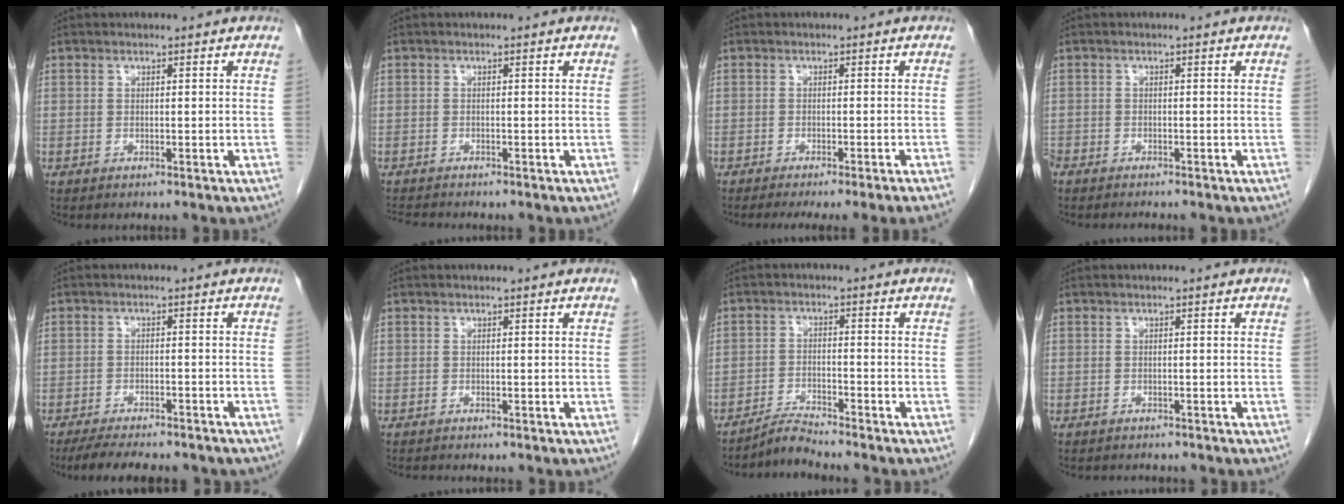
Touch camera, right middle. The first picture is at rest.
{"total": 2.0, "force": [-2.0, -0.1, 0.3], "torque": [-0.008, -0.010, -0.035]}
{"total": 7.5, "force": [-6.2, -1.6, 3.8], "torque": [-0.016, -0.013, -0.083]}
{"total": 2.6, "force": [-2.5, 0.6, 0.6], "torque": [-0.010, -0.007, -0.043]}
{"total": 12.1, "force": [-10.2, 3.1, 5.6], "torque": [-0.078, -0.006, -0.132]}
{"total": 0.6, "force": [-0.6, -0.1, 0.0], "torque": [-0.004, -0.002, -0.012]}
{"total": 3.4, "force": [-3.2, -1.0, -0.1], "torque": [-0.001, -0.018, -0.062]}
{"total": 2.0, "force": [-1.9, 0.7, 0.3], "torque": [-0.007, -0.003, -0.024]}